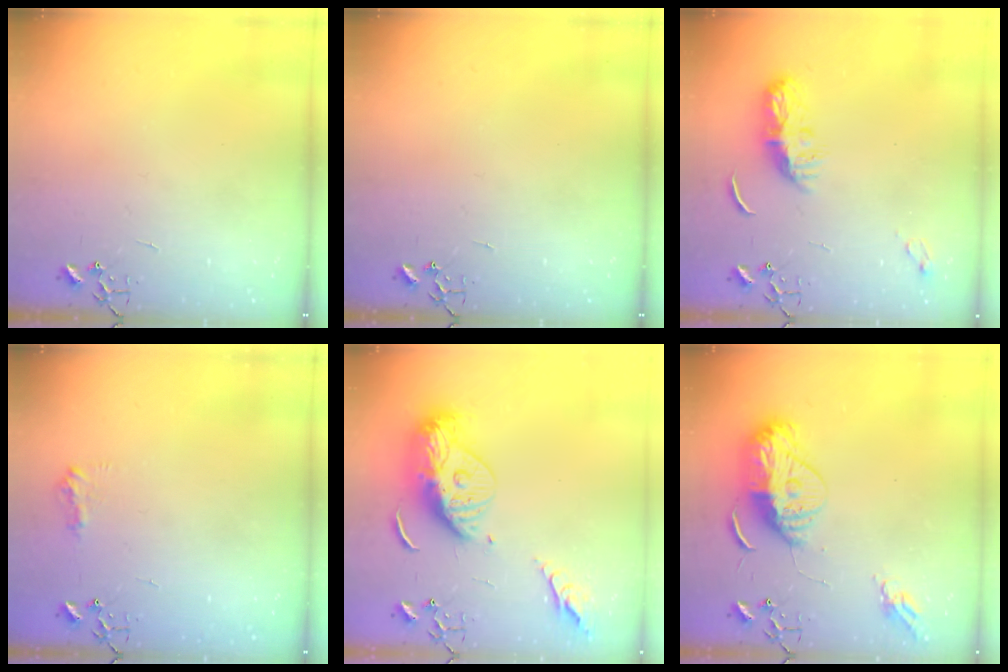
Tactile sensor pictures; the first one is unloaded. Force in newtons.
{"total": 0.0}
{"total": 8.2, "press": 8.2, "slide": 0.4}
{"total": 7.9, "press": 7.9, "slide": 0.6}
{"total": 16.9, "press": 16.8, "slide": 1.6}
{"total": 14.4, "press": 14.3, "slide": 1.2}